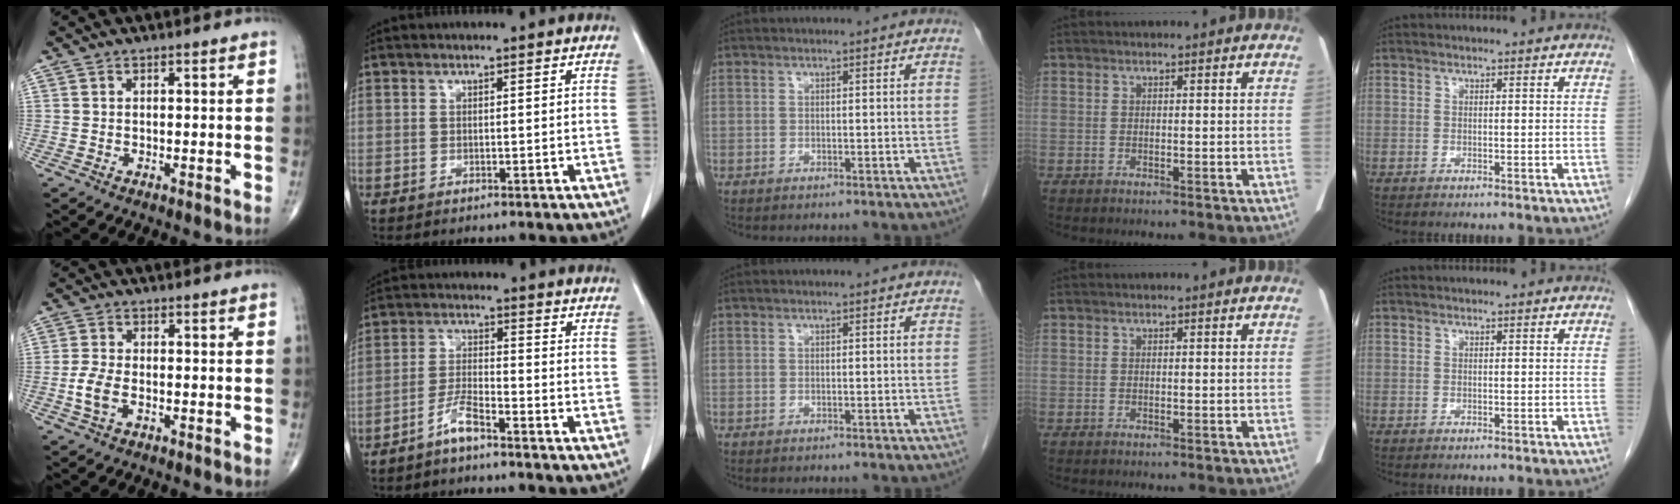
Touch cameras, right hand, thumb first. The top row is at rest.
{"thumb": {"total": 4.6, "force": [-1.3, 2.4, 3.6], "torque": [-0.086, 0.006, -0.025]}, "index": {"total": 4.2, "force": [-3.3, 0.4, 2.5], "torque": [-0.057, 0.001, -0.067]}}